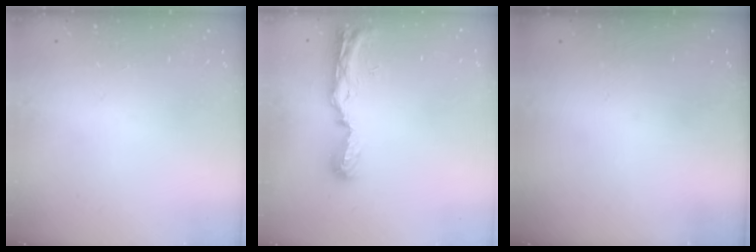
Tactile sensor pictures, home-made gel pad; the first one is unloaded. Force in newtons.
{"total": 8.8, "press": 8.8, "slide": 1.0}
{"total": 0.0}